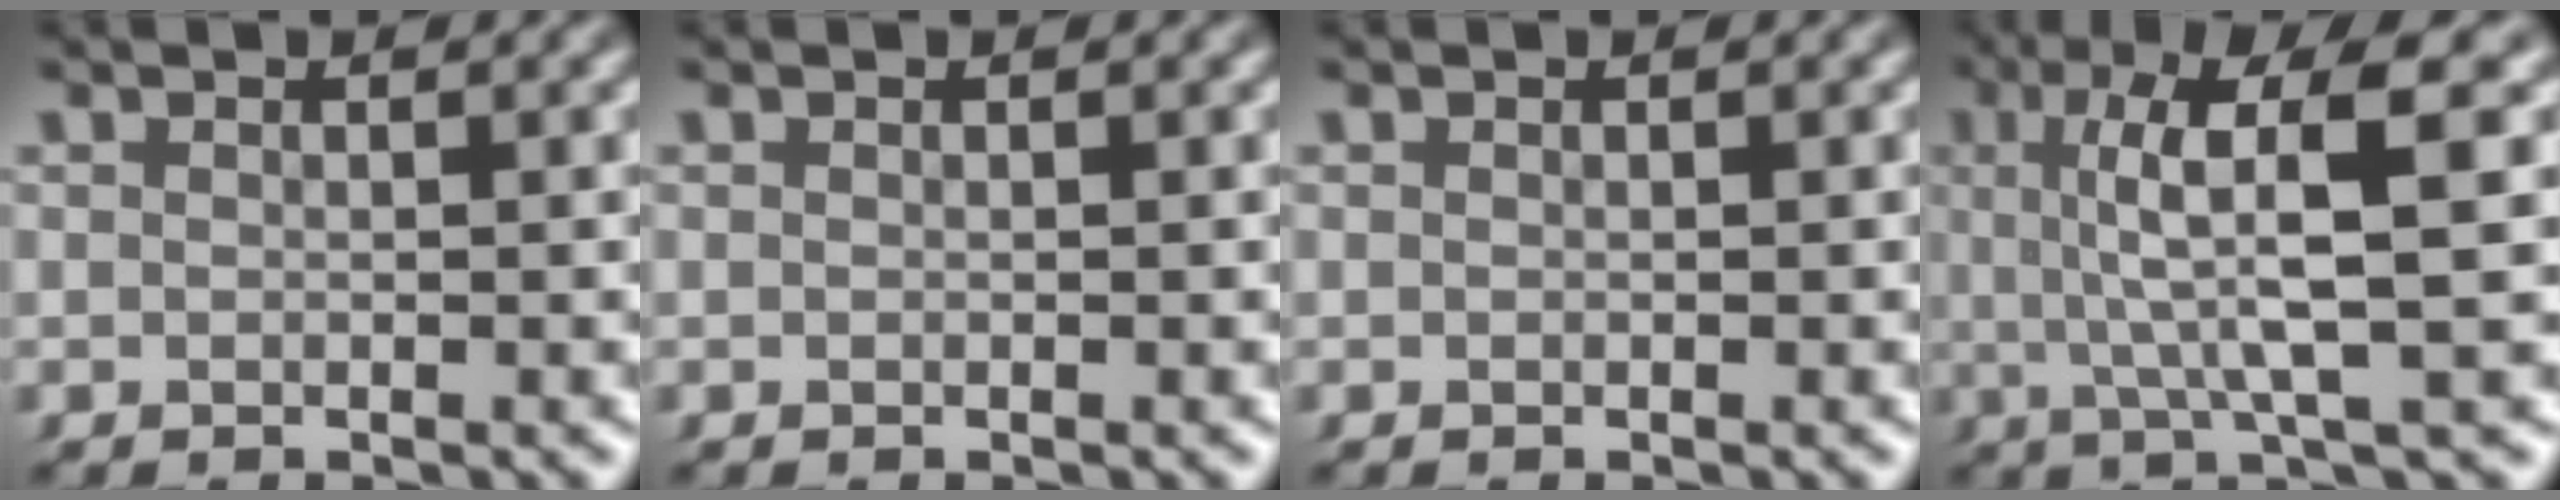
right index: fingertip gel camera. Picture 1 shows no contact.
{"total": 0.0}
{"total": 0.0}
{"total": 8.0, "force": [2.2, 1.5, 7.5], "torque": [-0.120, 0.009, 0.029]}